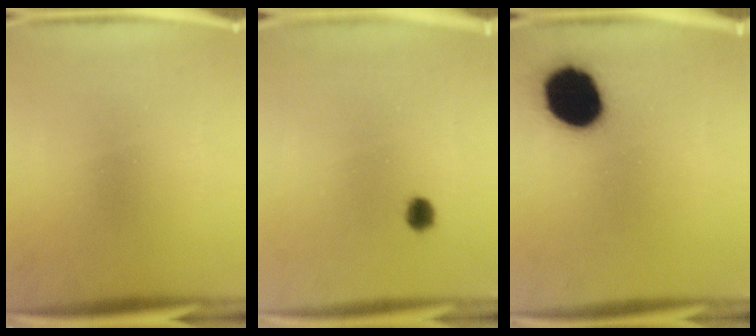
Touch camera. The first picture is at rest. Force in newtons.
{"total": 2.4}
{"total": 16.6}